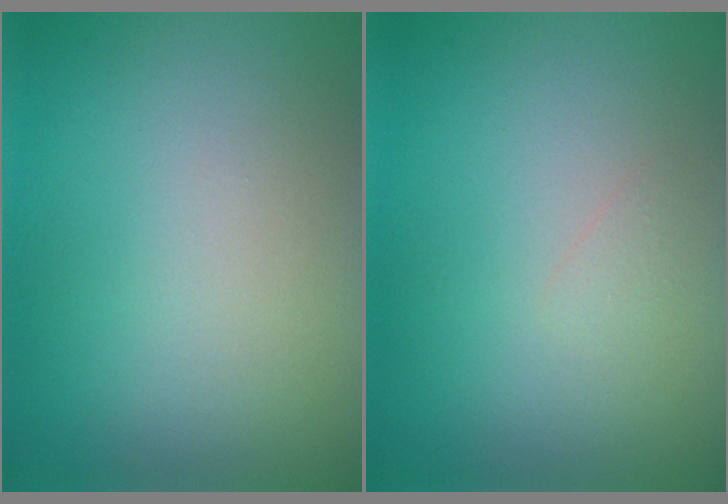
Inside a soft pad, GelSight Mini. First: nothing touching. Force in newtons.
{"total": 0.6, "press": 0.6, "slide": 0.0}